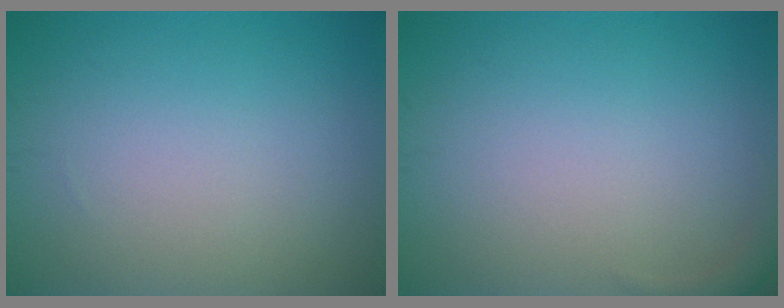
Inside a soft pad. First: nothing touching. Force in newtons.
{"total": 1.1, "press": 1.1, "slide": 0.1}